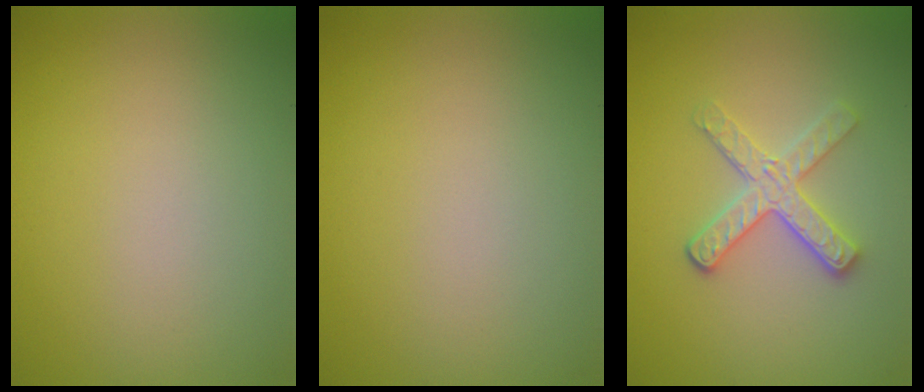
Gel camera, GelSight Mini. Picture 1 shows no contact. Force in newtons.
{"total": 0.0}
{"total": 3.4, "press": 3.0, "slide": 1.6}